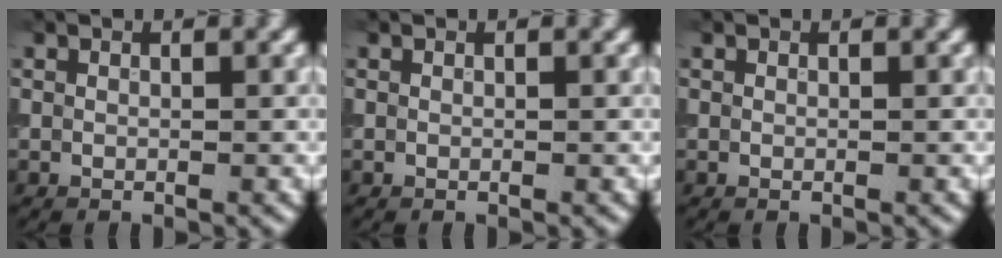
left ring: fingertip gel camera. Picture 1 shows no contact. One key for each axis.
{"total": 0.0}
{"total": 0.0}